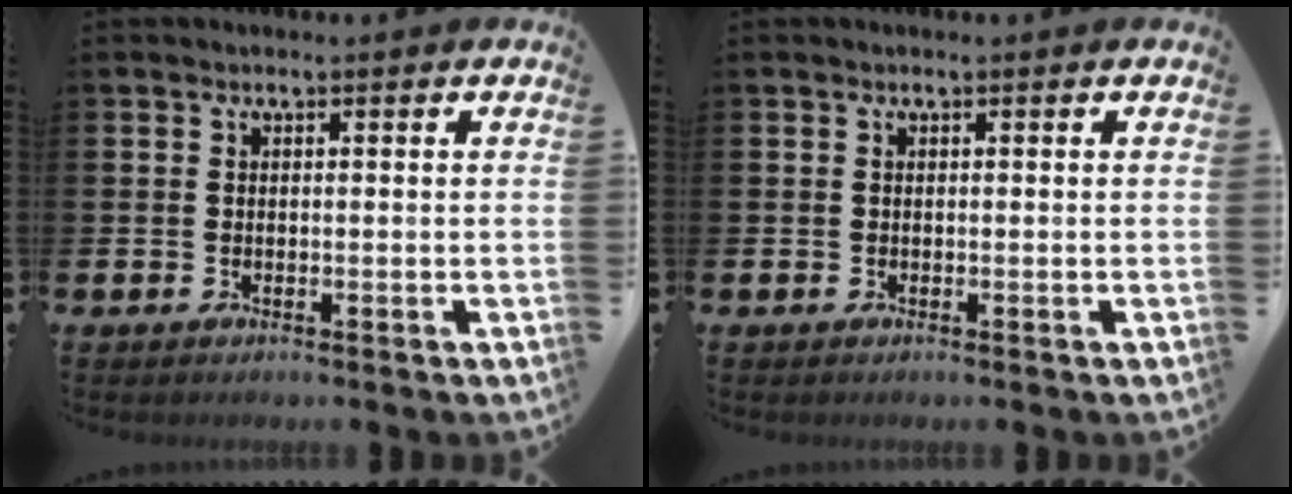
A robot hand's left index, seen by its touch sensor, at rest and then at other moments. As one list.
[{"total": 0.0}]